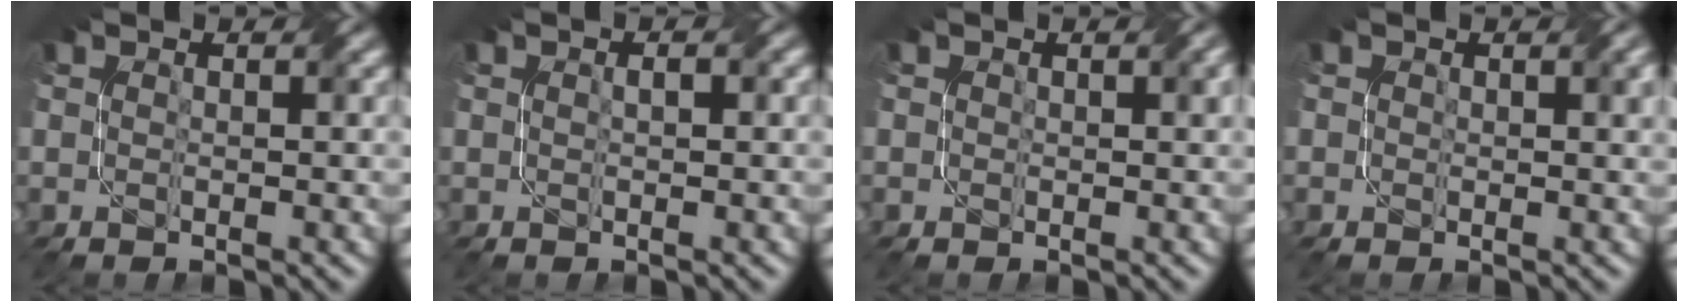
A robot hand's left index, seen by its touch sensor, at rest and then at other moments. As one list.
[{"total": 1.0, "force": [0.4, 0.3, 0.9], "torque": [-0.003, -0.007, 0.005]}, {"total": 0.8, "force": [0.3, 0.4, 0.6], "torque": [-0.003, 0.004, 0.007]}, {"total": 1.4, "force": [0.6, 0.8, 1.1], "torque": [-0.004, 0.002, 0.011]}]